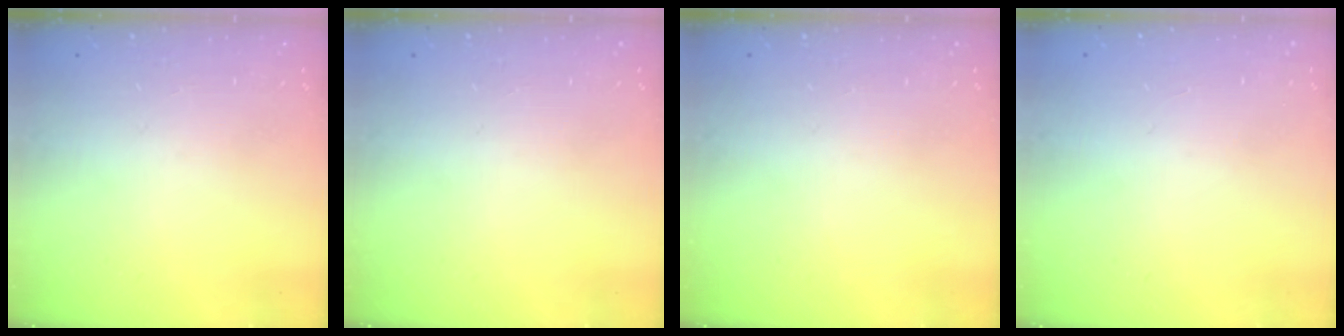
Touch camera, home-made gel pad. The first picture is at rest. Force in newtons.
{"total": 0.0}
{"total": 0.0}
{"total": 0.9, "press": 0.9, "slide": 0.0}